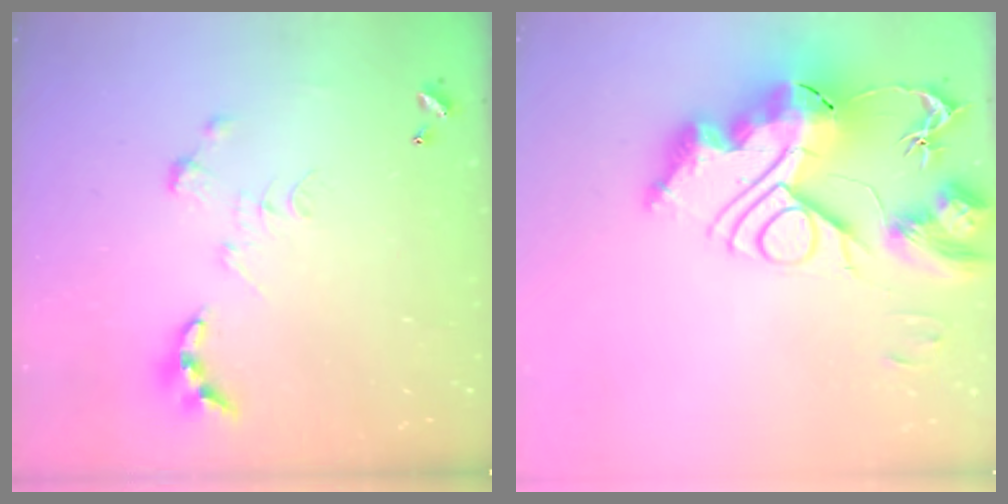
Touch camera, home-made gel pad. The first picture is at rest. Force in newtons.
{"total": 0.7, "press": 0.7, "slide": 0.0}